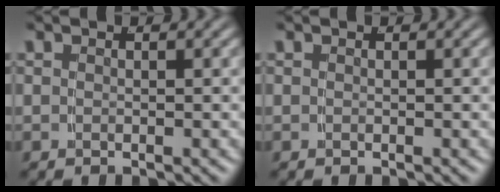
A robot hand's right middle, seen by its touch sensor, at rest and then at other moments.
{"total": 0.0}